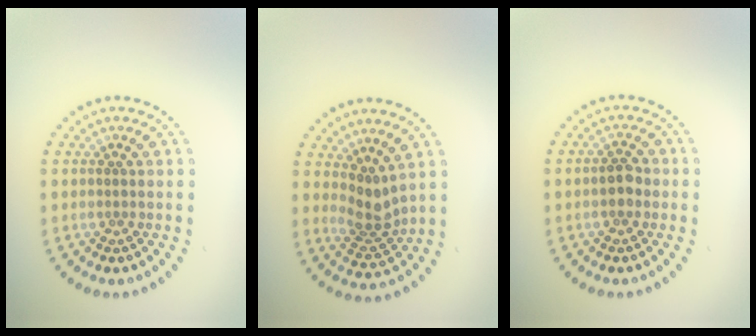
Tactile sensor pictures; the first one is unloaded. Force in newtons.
{"total": 2.8, "press": 2.1, "slide": 1.8}
{"total": 1.9, "press": 1.8, "slide": 0.3}